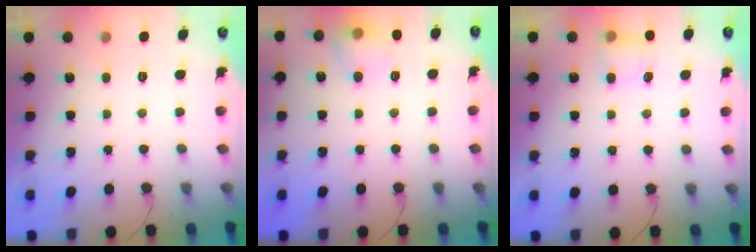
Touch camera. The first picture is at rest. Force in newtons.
{"total": 10.0, "press": 9.9, "slide": 1.3}
{"total": 5.0, "press": 4.8, "slide": 1.0}